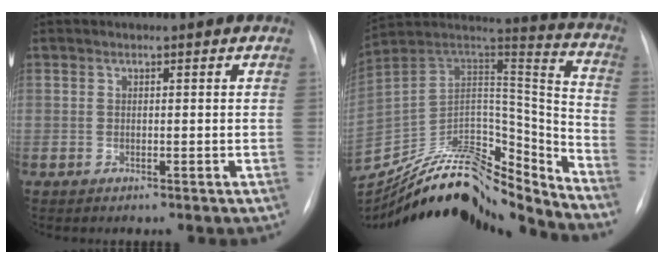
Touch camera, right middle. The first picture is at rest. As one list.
[{"total": 25.5, "force": [-23.0, 6.3, 9.0], "torque": [-0.179, 0.031, -0.370]}]